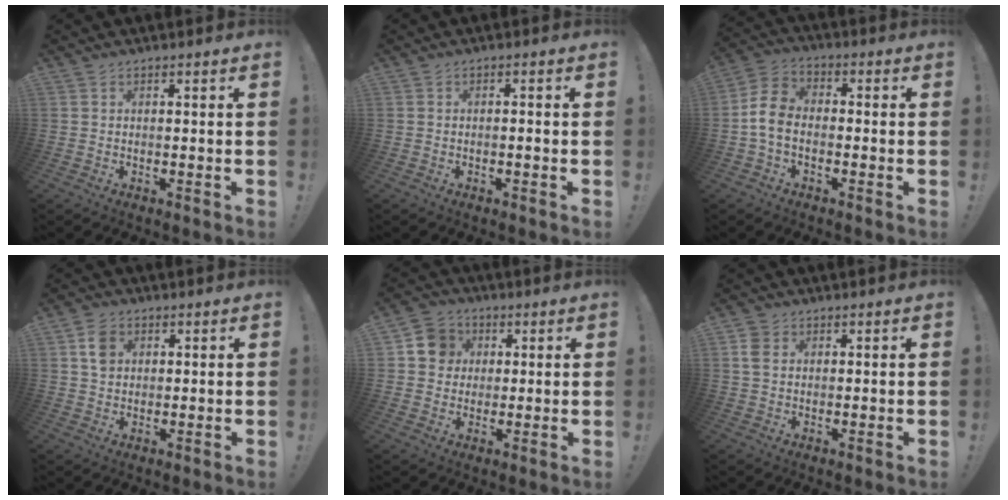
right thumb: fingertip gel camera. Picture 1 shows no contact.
{"total": 1.2, "force": [-0.7, -0.1, 0.9], "torque": [-0.014, 0.000, -0.012]}
{"total": 8.5, "force": [-2.0, 6.0, 5.8], "torque": [-0.111, 0.020, -0.031]}
{"total": 5.6, "force": [1.7, 4.3, 3.1], "torque": [-0.043, 0.004, 0.034]}
{"total": 9.1, "force": [2.0, 8.5, 2.6], "torque": [-0.031, 0.002, 0.044]}
{"total": 4.4, "force": [1.2, 3.4, 2.5], "torque": [-0.050, 0.004, 0.025]}